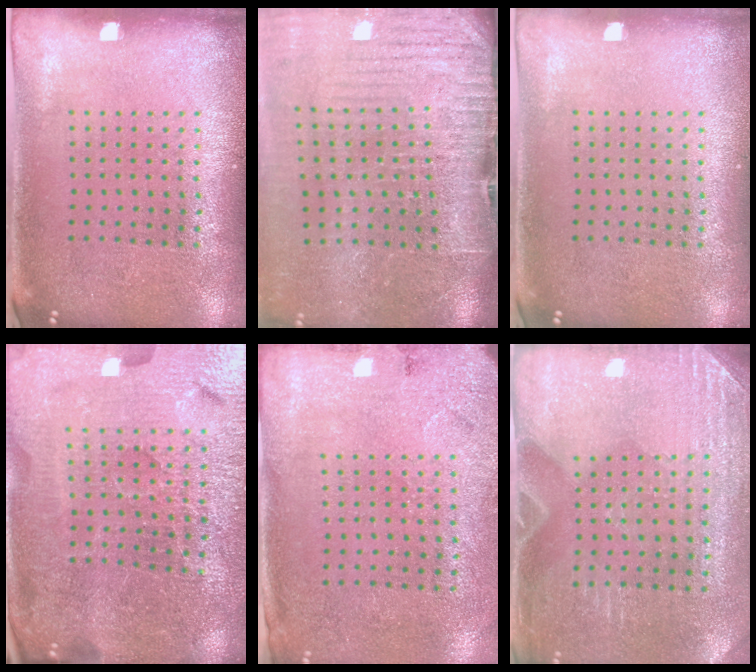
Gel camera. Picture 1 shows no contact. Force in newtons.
{"total": 4.3, "press": 3.7, "slide": 2.2}
{"total": 0.0}
{"total": 5.1, "press": 4.9, "slide": 1.5}
{"total": 2.7, "press": 2.2, "slide": 1.5}
{"total": 2.9, "press": 2.8, "slide": 0.8}